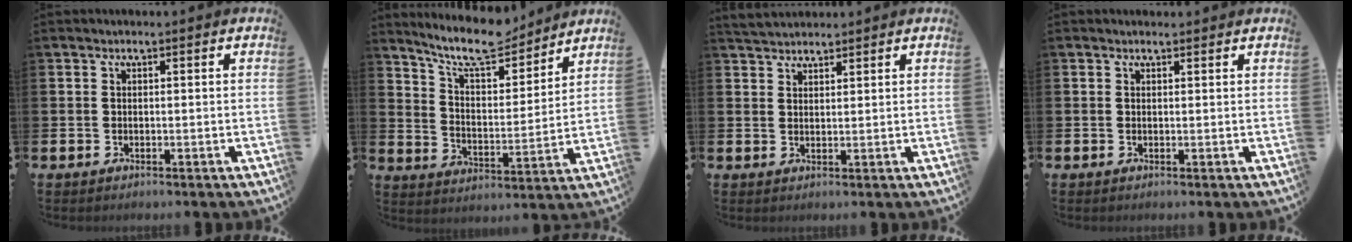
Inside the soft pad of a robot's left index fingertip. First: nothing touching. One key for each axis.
{"total": 10.2, "fx": 9.3, "fy": 2.1, "fz": 3.6, "tx": -0.094, "ty": -0.059, "tz": 0.163}
{"total": 3.1, "fx": 3.1, "fy": 0.7, "fz": 0.0, "tx": -0.007, "ty": -0.010, "tz": 0.057}
{"total": 0.8, "fx": 0.7, "fy": 0.3, "fz": 0.0, "tx": 0.008, "ty": -0.001, "tz": 0.011}